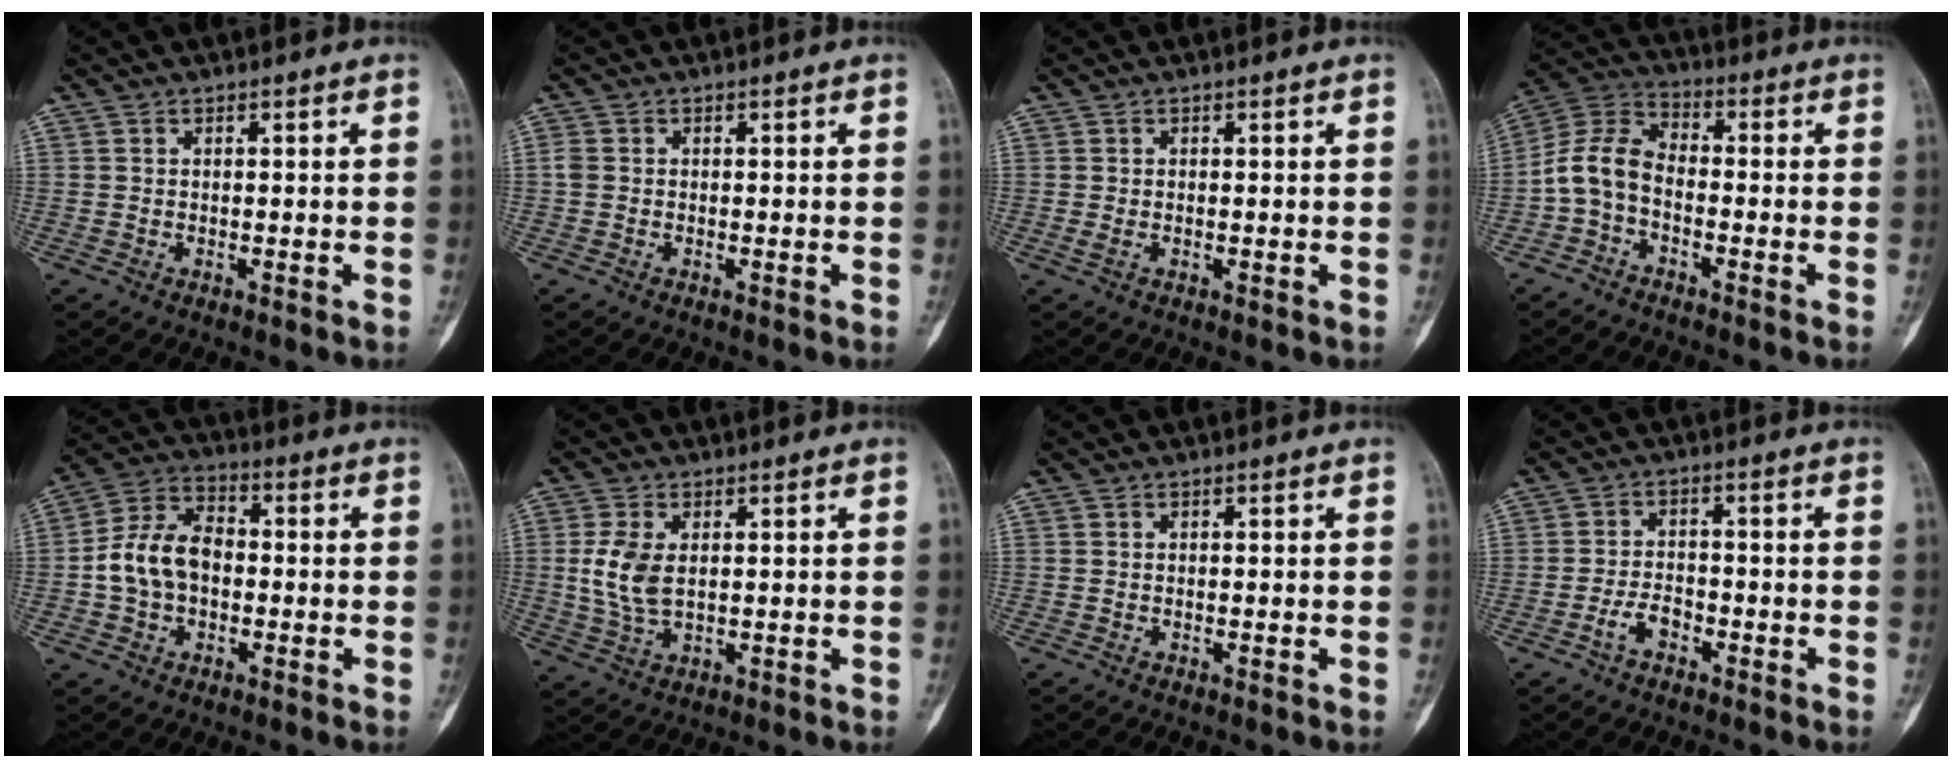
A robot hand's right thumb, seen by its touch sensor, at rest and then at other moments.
{"total": 1.3, "force": [0.0, 1.1, 0.7], "torque": [-0.019, 0.002, 0.000]}
{"total": 0.8, "force": [-0.1, 0.4, 0.7], "torque": [-0.020, 0.000, -0.001]}
{"total": 8.1, "force": [-2.5, 5.1, 5.8], "torque": [-0.115, 0.037, -0.065]}
{"total": 10.8, "force": [-1.0, 7.8, 7.5], "torque": [-0.129, 0.035, -0.028]}
{"total": 7.3, "force": [1.0, 4.2, 5.9], "torque": [-0.127, -0.005, 0.026]}
{"total": 0.0}
{"total": 3.9, "force": [-2.2, 2.1, 2.4], "torque": [-0.042, 0.020, -0.042]}